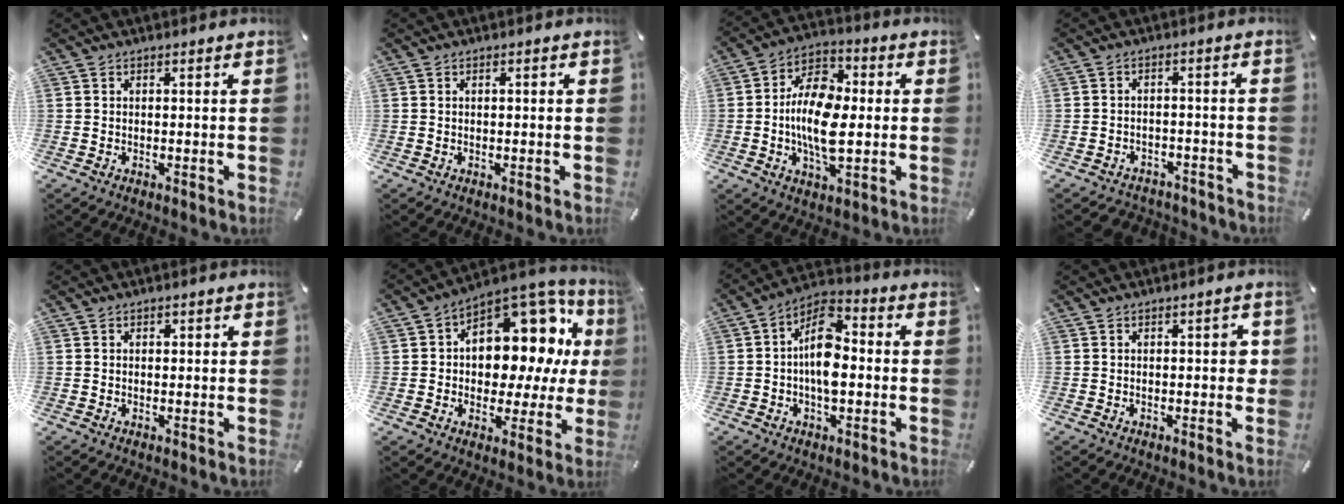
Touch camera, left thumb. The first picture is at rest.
{"total": 0.7, "force": [0.1, 0.3, 0.6], "torque": [-0.012, 0.002, 0.001]}
{"total": 14.0, "force": [-1.5, 8.2, 11.3], "torque": [-0.222, 0.006, -0.027]}
{"total": 3.0, "force": [-2.3, 1.9, 0.5], "torque": [-0.018, 0.010, -0.049]}
{"total": 0.7, "force": [0.2, 0.6, 0.4], "torque": [0.000, 0.000, 0.001]}
{"total": 14.8, "force": [6.3, 9.9, 9.1], "torque": [-0.109, -0.072, 0.108]}
{"total": 11.2, "force": [-1.2, 6.2, 9.2], "torque": [-0.166, 0.004, -0.021]}
{"total": 2.2, "force": [0.0, 1.2, 1.8], "torque": [-0.019, 0.000, -0.006]}